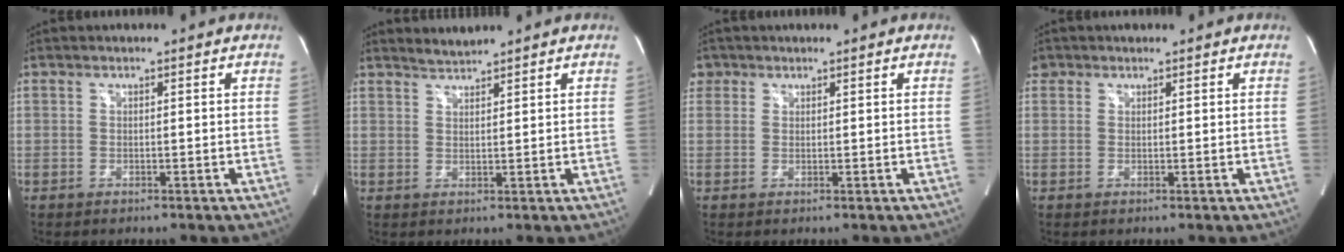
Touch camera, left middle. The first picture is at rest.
{"total": 1.9, "force": [1.9, -0.1, -0.2], "torque": [-0.003, 0.004, 0.041]}
{"total": 2.6, "force": [1.3, 2.2, 0.2], "torque": [0.004, 0.012, 0.023]}
{"total": 1.6, "force": [0.9, 1.4, 0.0], "torque": [0.009, 0.008, 0.012]}